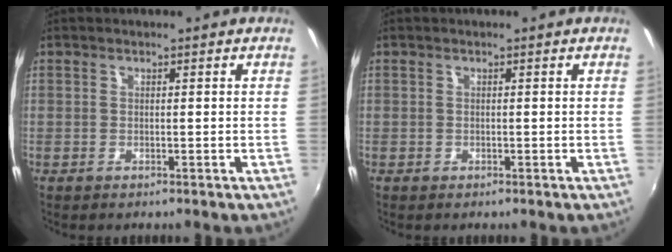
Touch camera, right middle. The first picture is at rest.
{"total": 0.0}